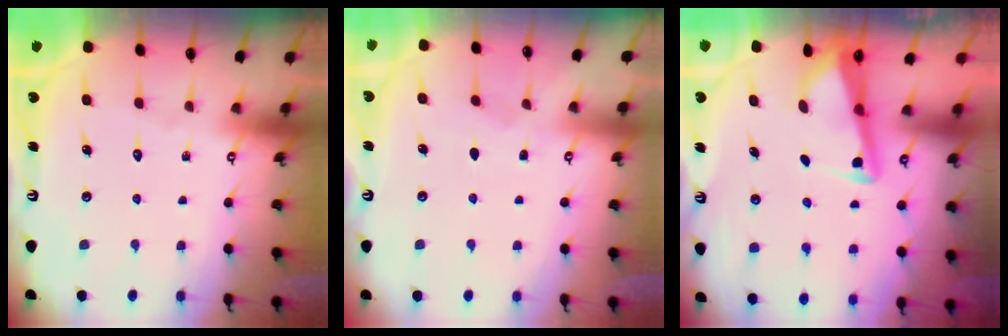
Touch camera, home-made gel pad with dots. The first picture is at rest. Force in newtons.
{"total": 2.9, "press": 2.9, "slide": 0.3}
{"total": 3.1, "press": 3.1, "slide": 0.4}